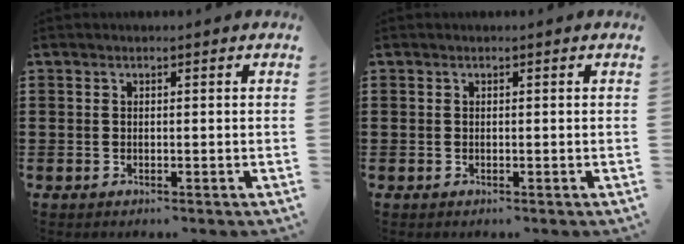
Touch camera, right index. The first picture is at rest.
{"total": 0.0}